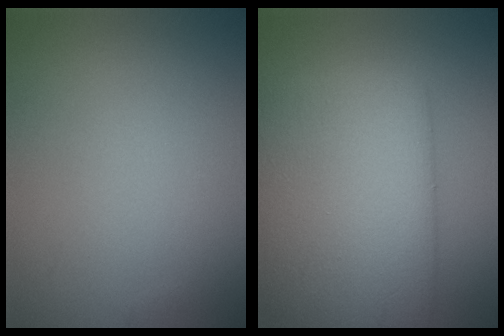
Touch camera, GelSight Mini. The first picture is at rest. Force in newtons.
{"total": 12.3, "press": 12.3, "slide": 0.3}